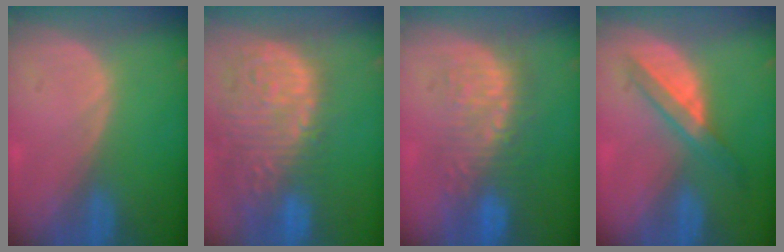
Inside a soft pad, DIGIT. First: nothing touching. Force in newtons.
{"total": 15.1, "press": 12.5, "slide": 8.5}
{"total": 9.2, "press": 8.6, "slide": 3.1}
{"total": 5.9, "press": 5.4, "slide": 2.4}